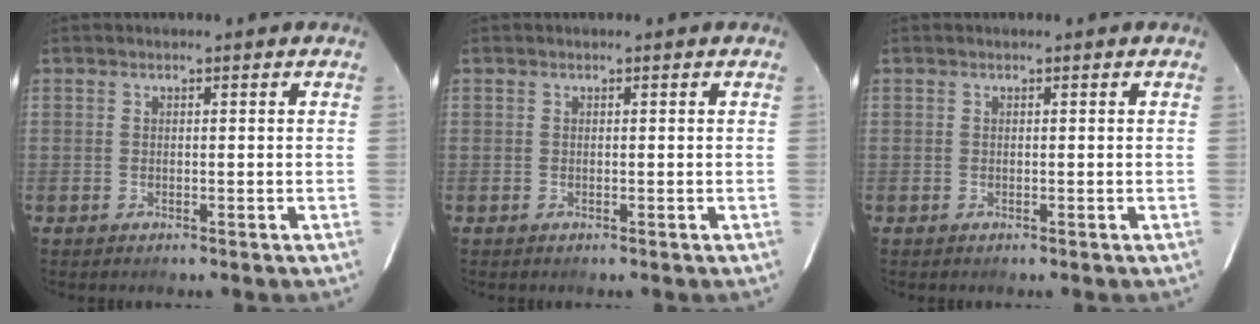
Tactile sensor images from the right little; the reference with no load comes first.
{"total": 0.0}
{"total": 0.0}